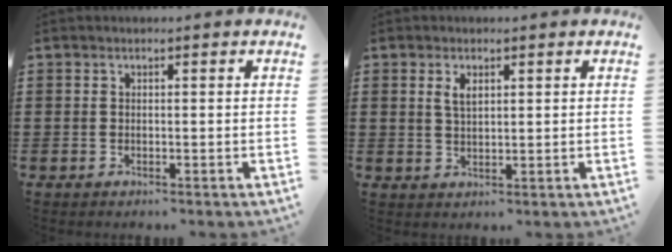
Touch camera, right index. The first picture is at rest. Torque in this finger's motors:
{"motor_torque": [0.68, 0.33, 0.16, 0.04]}